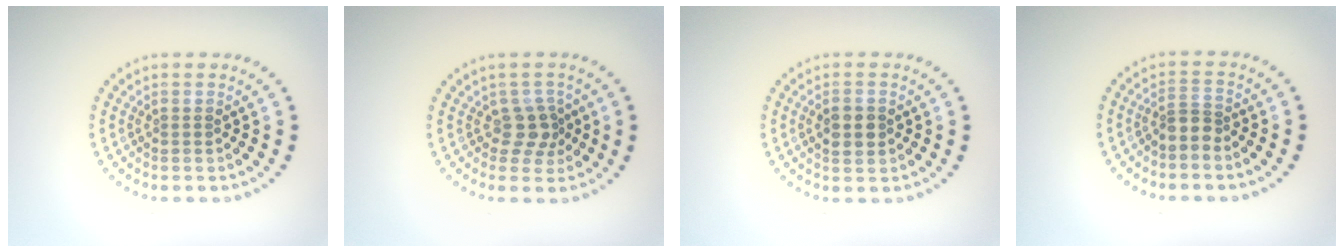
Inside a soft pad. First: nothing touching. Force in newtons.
{"total": 2.3, "press": 1.9, "slide": 1.4}
{"total": 2.6, "press": 2.6, "slide": 0.0}
{"total": 2.0, "press": 1.5, "slide": 1.3}